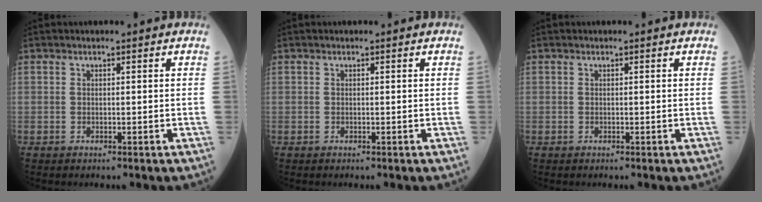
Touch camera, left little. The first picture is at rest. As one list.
[{"total": 0.0}, {"total": 0.0}]